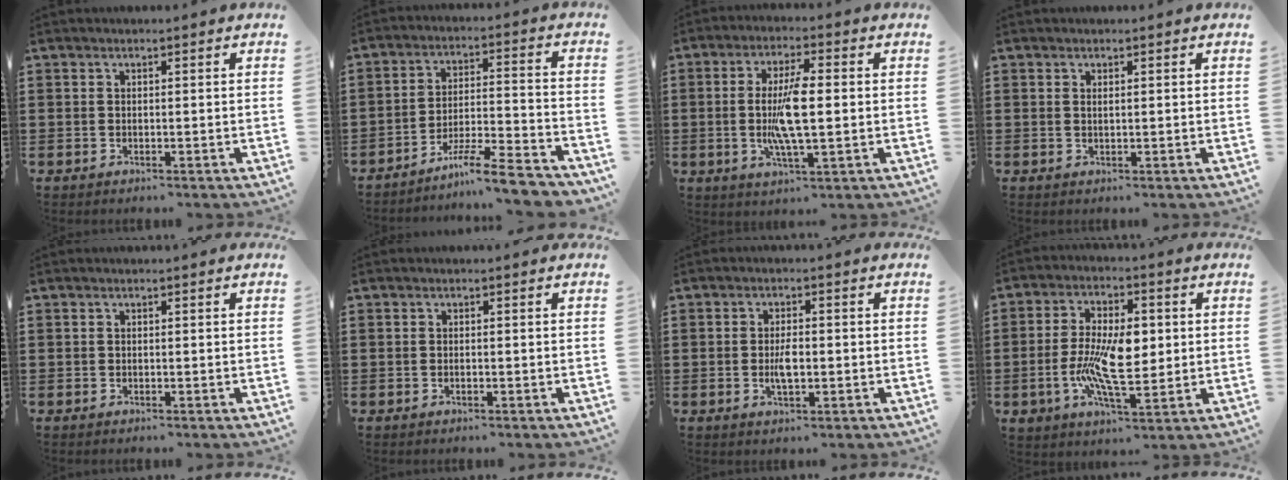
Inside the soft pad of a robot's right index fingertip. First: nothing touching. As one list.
[{"total": 8.8, "force": [-7.6, 0.5, 4.5], "torque": [-0.070, 0.012, -0.144]}, {"total": 8.1, "force": [-0.1, 2.0, 7.8], "torque": [-0.165, -0.007, -0.010]}, {"total": 0.5, "force": [0.2, 0.2, 0.5], "torque": [-0.011, 0.000, 0.005]}, {"total": 0.0}, {"total": 0.0}, {"total": 3.4, "force": [-0.4, 1.3, 3.1], "torque": [-0.064, -0.001, -0.009]}, {"total": 11.0, "force": [-0.4, 5.2, 9.7], "torque": [-0.195, 0.002, -0.013]}]